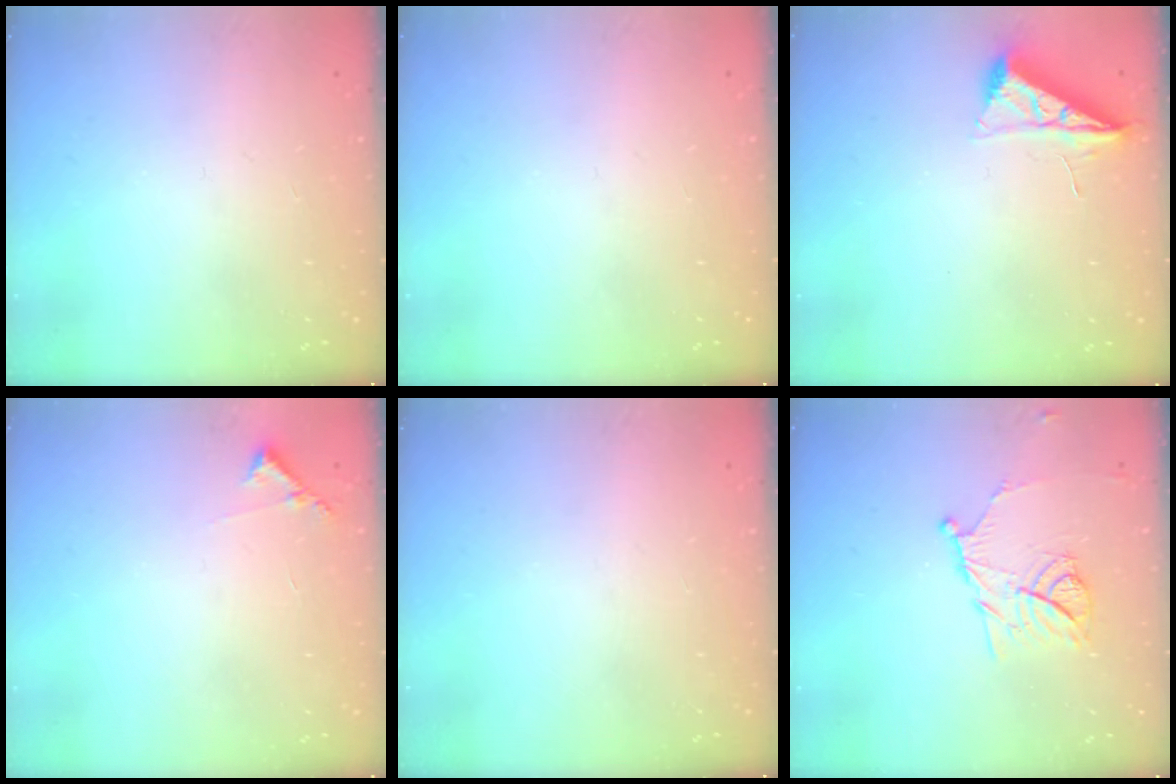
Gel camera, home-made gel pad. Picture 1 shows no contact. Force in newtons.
{"total": 0.0}
{"total": 7.0, "press": 6.9, "slide": 0.8}
{"total": 6.4, "press": 6.4, "slide": 0.5}
{"total": 0.0}
{"total": 11.4, "press": 11.3, "slide": 0.7}